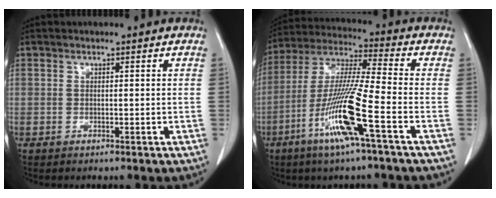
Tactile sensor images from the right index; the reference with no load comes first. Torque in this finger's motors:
{"motor_torque": [2.14, 0.00, 0.45, 0.18]}